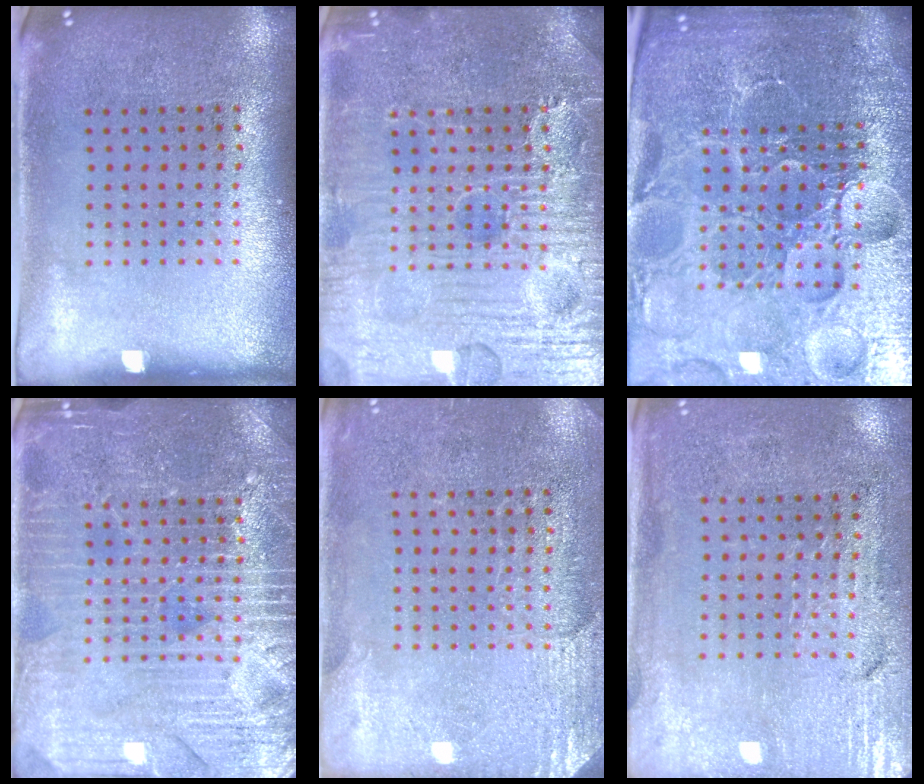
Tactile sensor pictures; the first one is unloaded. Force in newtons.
{"total": 7.8, "press": 7.7, "slide": 0.9}
{"total": 6.7, "press": 5.9, "slide": 3.2}
{"total": 4.0, "press": 4.0, "slide": 0.6}
{"total": 2.7, "press": 2.5, "slide": 1.1}
{"total": 3.3, "press": 2.9, "slide": 1.5}